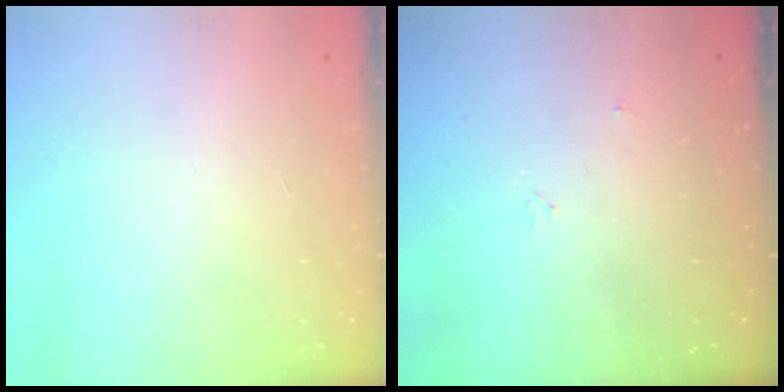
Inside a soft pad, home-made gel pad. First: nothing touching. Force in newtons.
{"total": 2.7, "press": 2.7, "slide": 0.5}